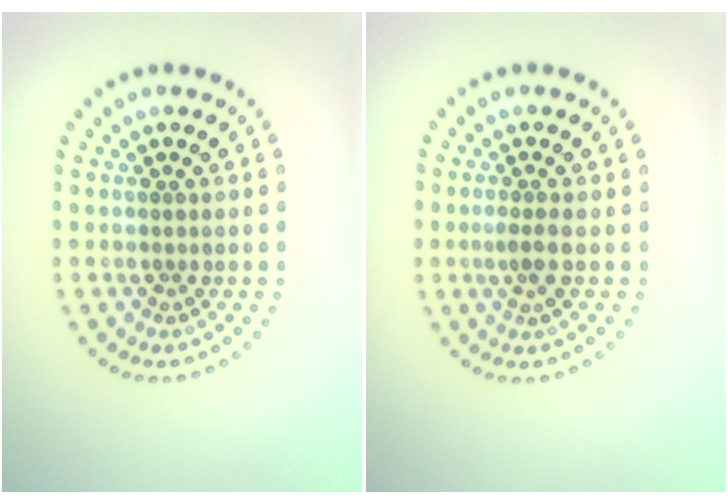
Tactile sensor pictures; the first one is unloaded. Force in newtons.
{"total": 1.6, "press": 1.2, "slide": 1.1}